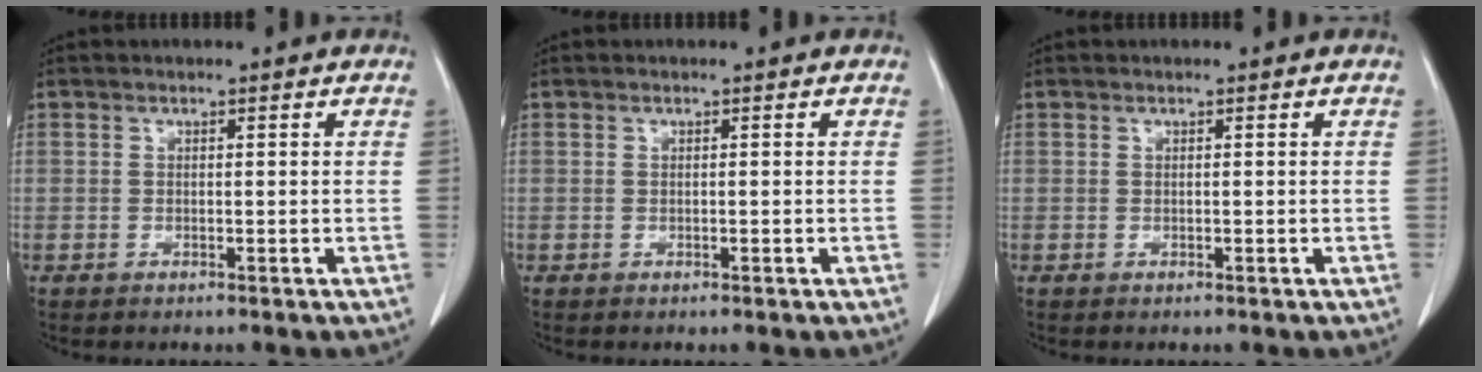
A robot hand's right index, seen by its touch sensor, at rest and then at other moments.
{"total": 0.0}
{"total": 0.0}